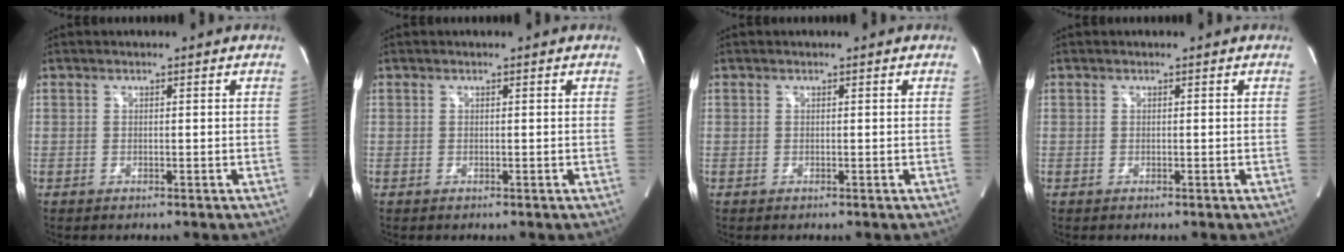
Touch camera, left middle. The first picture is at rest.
{"total": 0.0}
{"total": 0.0}
{"total": 0.0}